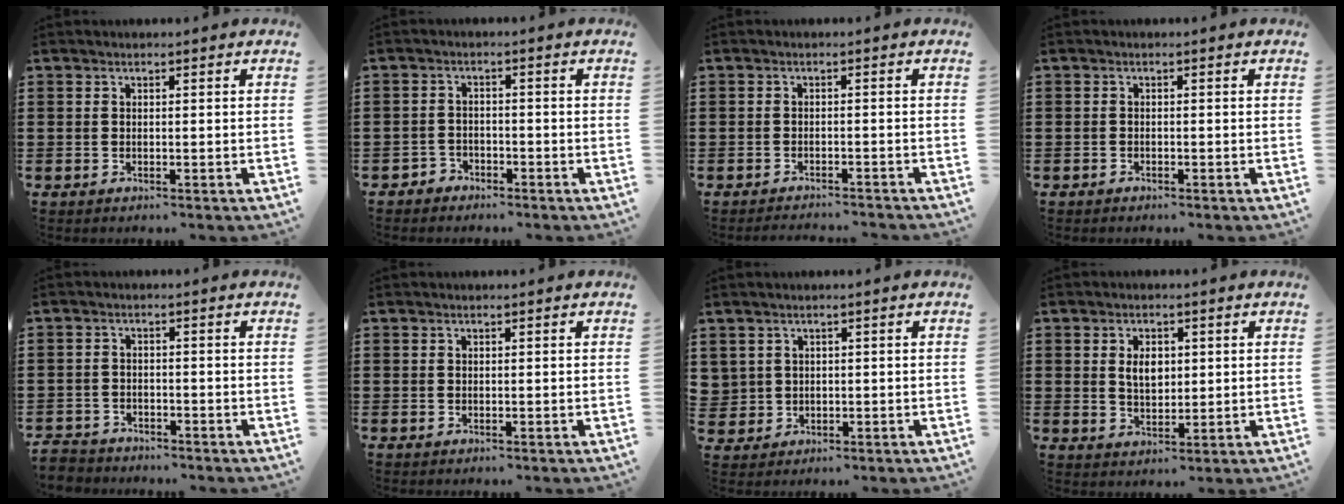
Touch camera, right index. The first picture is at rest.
{"total": 2.0, "force": [-1.7, 0.9, 0.0], "torque": [-0.008, 0.003, -0.039]}
{"total": 1.7, "force": [-1.7, -0.3, 0.1], "torque": [-0.004, 0.001, -0.034]}
{"total": 0.6, "force": [-0.6, 0.3, 0.0], "torque": [-0.002, 0.002, -0.013]}
{"total": 2.5, "force": [-2.4, 0.4, -0.2], "torque": [-0.005, -0.002, -0.054]}
{"total": 0.0}
{"total": 1.8, "force": [0.8, 1.6, -0.1], "torque": [-0.008, 0.009, 0.013]}
{"total": 4.0, "force": [0.9, 2.5, 3.0], "torque": [-0.058, 0.010, 0.012]}